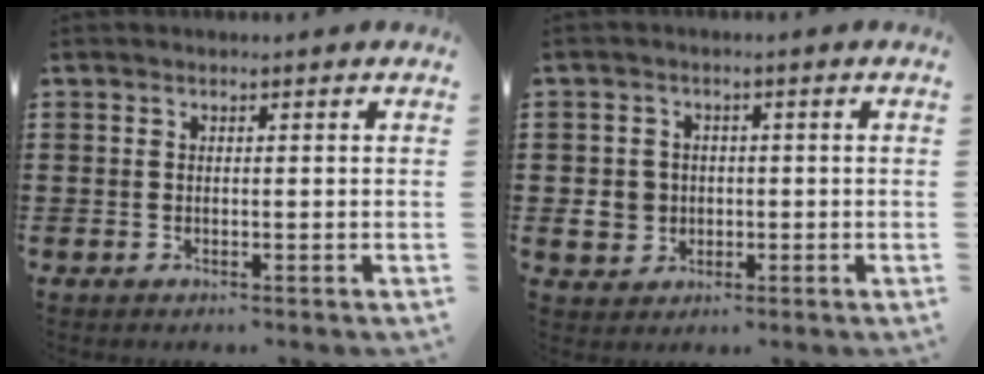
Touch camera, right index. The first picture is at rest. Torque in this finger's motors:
{"motor_torque": [0.54, 1.60, 0.11, 0.03]}